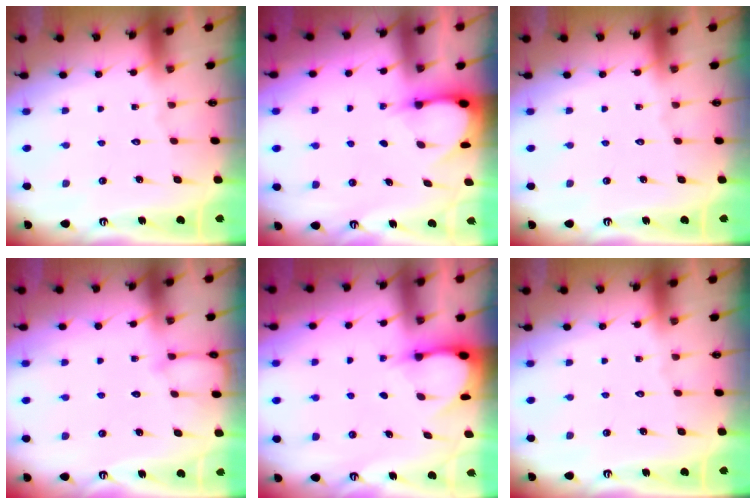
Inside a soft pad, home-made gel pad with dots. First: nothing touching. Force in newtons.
{"total": 3.3, "press": 3.3, "slide": 0.4}
{"total": 0.0}
{"total": 4.5, "press": 4.5, "slide": 0.4}
{"total": 3.2, "press": 3.2, "slide": 0.3}
{"total": 0.0}